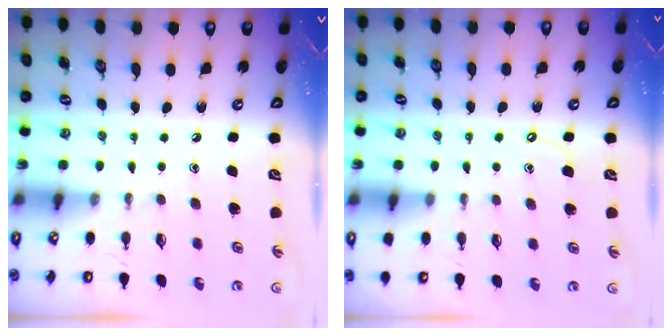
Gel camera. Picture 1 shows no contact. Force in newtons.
{"total": 4.1, "press": 4.0, "slide": 0.6}